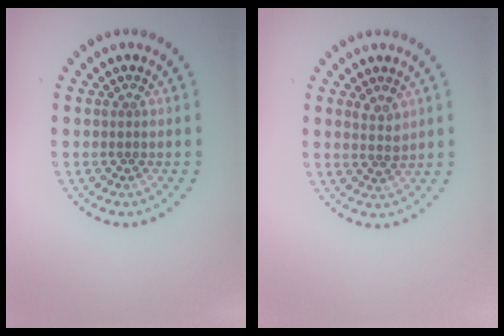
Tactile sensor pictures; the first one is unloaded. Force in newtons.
{"total": 1.5, "press": 1.3, "slide": 0.7}